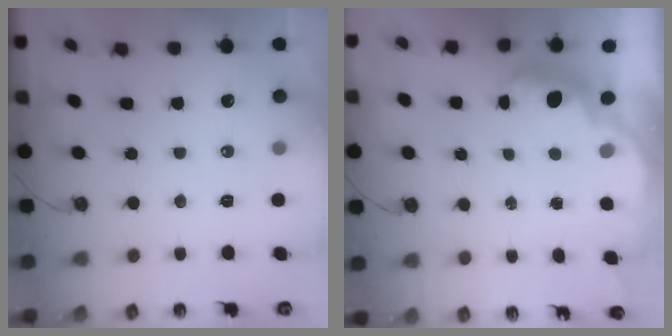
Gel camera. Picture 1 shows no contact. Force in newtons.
{"total": 2.4, "press": 2.4, "slide": 0.6}